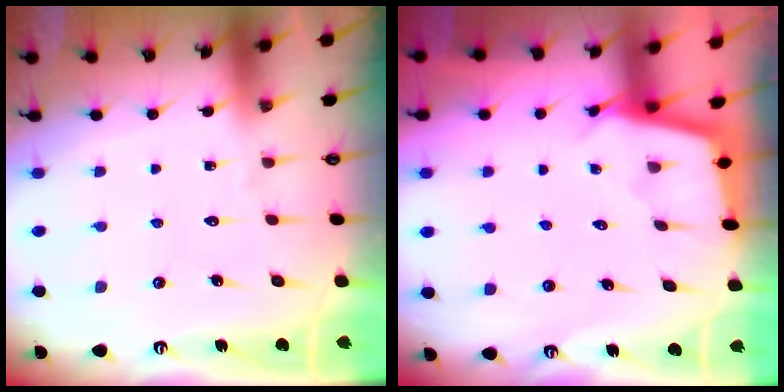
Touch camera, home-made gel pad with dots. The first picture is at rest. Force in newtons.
{"total": 2.3, "press": 2.3, "slide": 0.2}